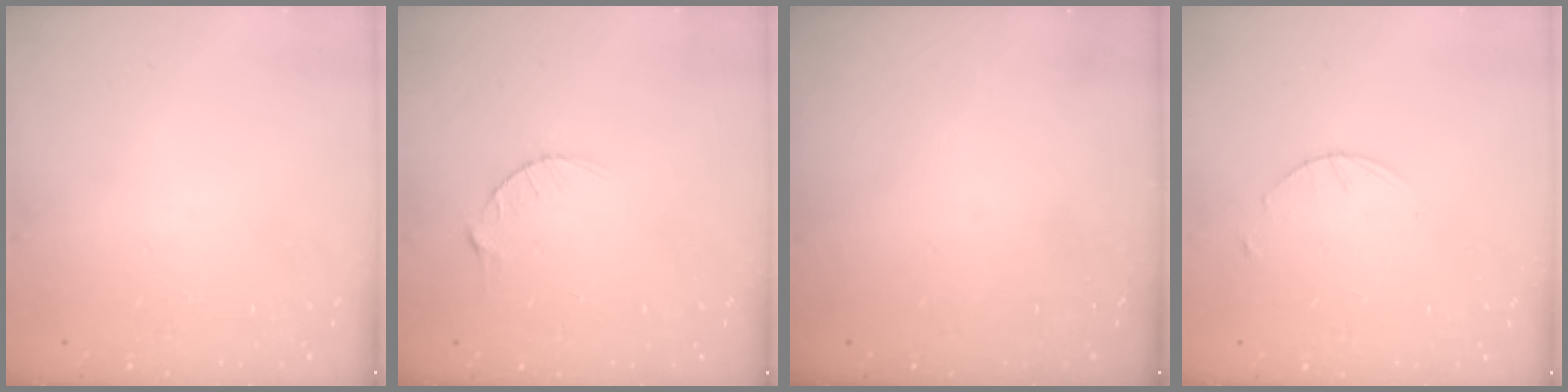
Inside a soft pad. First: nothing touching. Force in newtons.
{"total": 2.9, "press": 2.9, "slide": 0.4}
{"total": 0.0}
{"total": 1.6, "press": 1.6, "slide": 0.2}